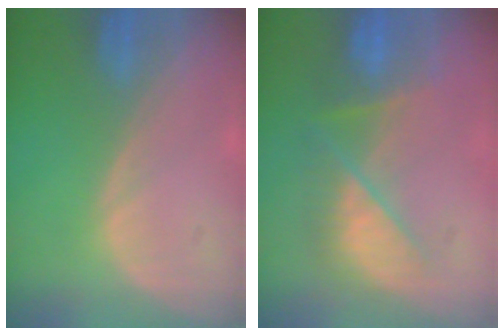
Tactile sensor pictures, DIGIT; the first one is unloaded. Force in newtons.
{"total": 7.3, "press": 7.1, "slide": 1.7}